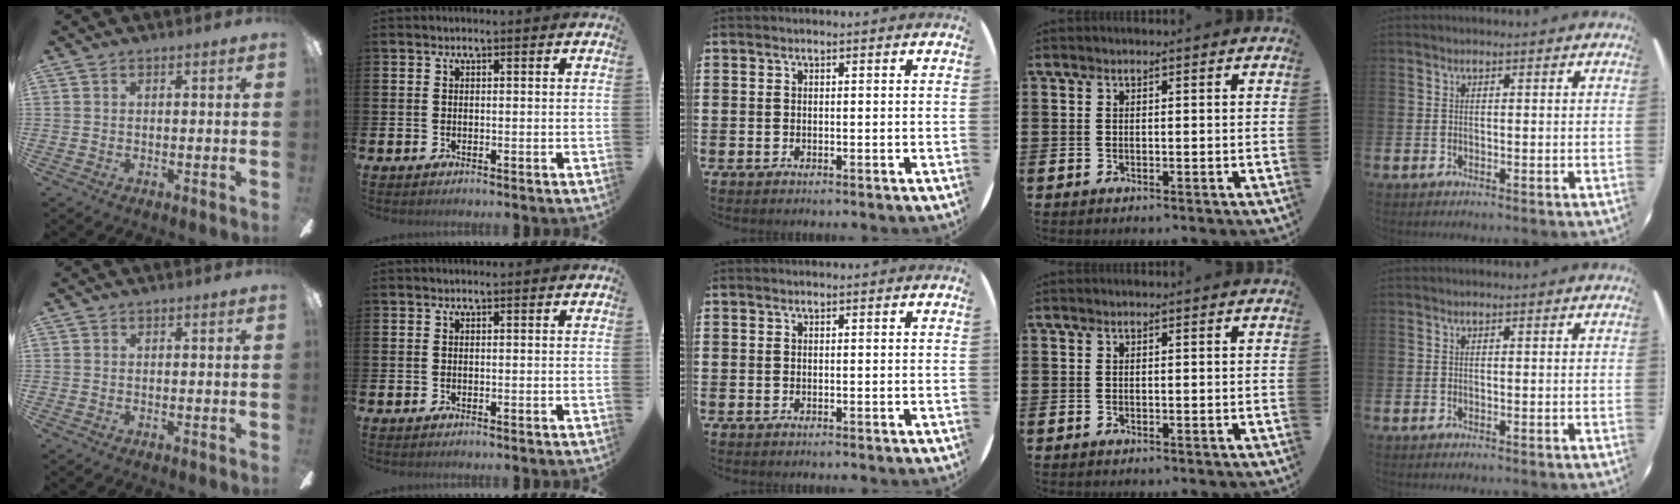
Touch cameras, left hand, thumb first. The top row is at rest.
{}